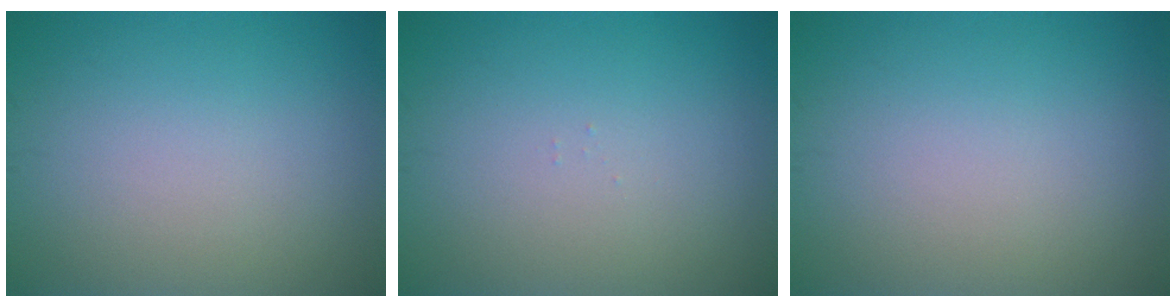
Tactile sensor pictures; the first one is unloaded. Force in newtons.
{"total": 0.0}
{"total": 0.0}